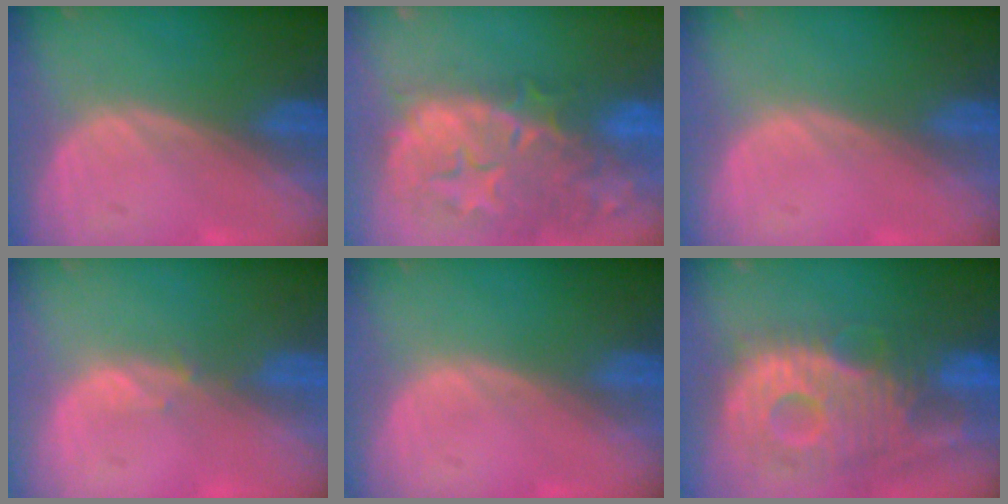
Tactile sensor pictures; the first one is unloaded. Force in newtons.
{"total": 14.8, "press": 11.9, "slide": 8.8}
{"total": 0.0}
{"total": 0.8, "press": 0.8, "slide": 0.3}
{"total": 0.0}
{"total": 13.0, "press": 11.3, "slide": 6.3}